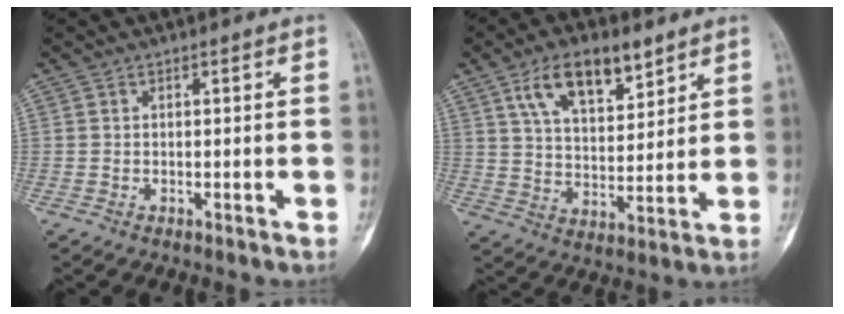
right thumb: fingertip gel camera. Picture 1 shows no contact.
{"total": 13.0, "force": [7.5, 6.1, 8.6], "torque": [-0.121, -0.032, 0.136]}